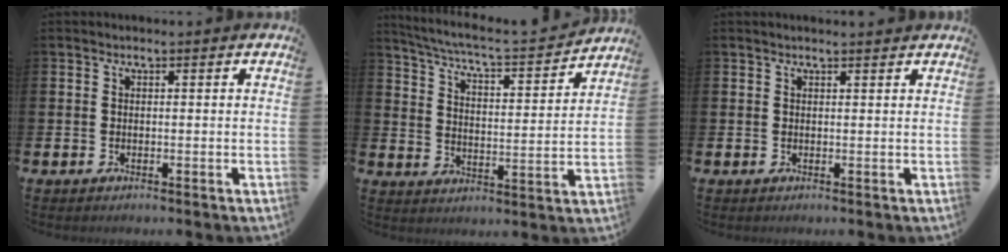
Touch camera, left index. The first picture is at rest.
{"total": 5.6, "force": [5.2, 0.4, 2.1], "torque": [-0.065, -0.044, 0.081]}
{"total": 0.9, "force": [0.8, 0.0, 0.3], "torque": [0.006, -0.004, 0.012]}